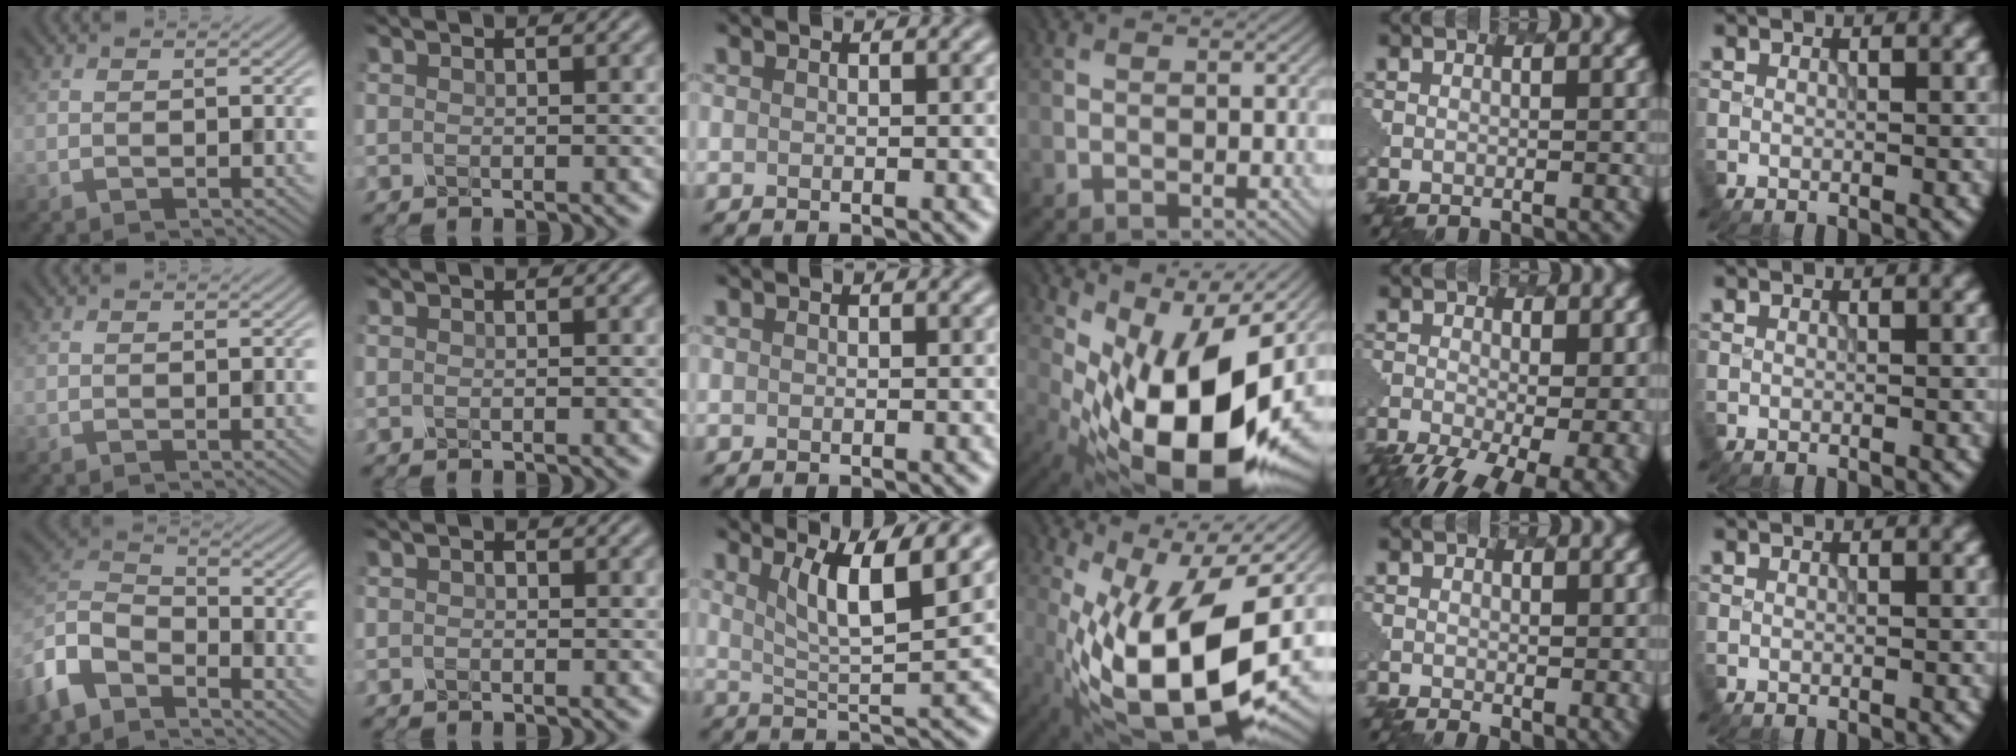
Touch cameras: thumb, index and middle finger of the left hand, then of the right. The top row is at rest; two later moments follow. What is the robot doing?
{"motion": "dispense", "object": "toothpaste"}